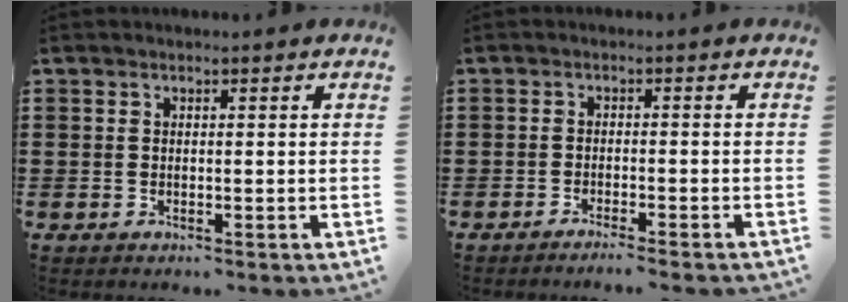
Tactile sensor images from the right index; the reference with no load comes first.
{"total": 1.8, "force": [-1.6, -0.3, 0.6], "torque": [-0.009, 0.001, -0.031]}